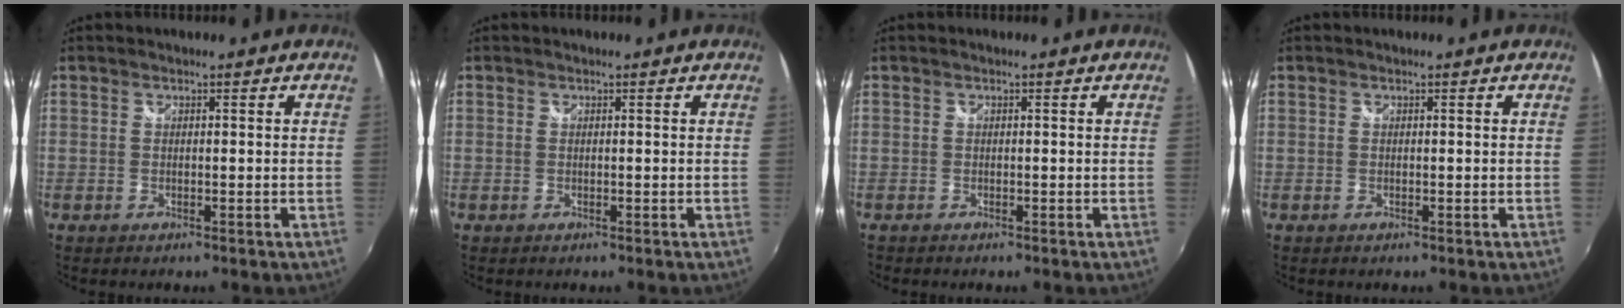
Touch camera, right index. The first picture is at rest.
{"total": 0.0}
{"total": 0.7, "force": [-0.5, 0.5, -0.1], "torque": [-0.001, -0.001, -0.010]}
{"total": 0.0}